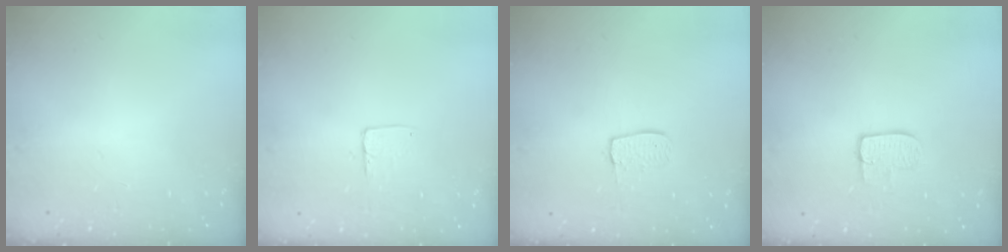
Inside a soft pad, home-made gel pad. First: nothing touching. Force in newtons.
{"total": 3.6, "press": 3.6, "slide": 0.3}
{"total": 6.6, "press": 6.5, "slide": 0.4}
{"total": 6.9, "press": 6.9, "slide": 0.2}